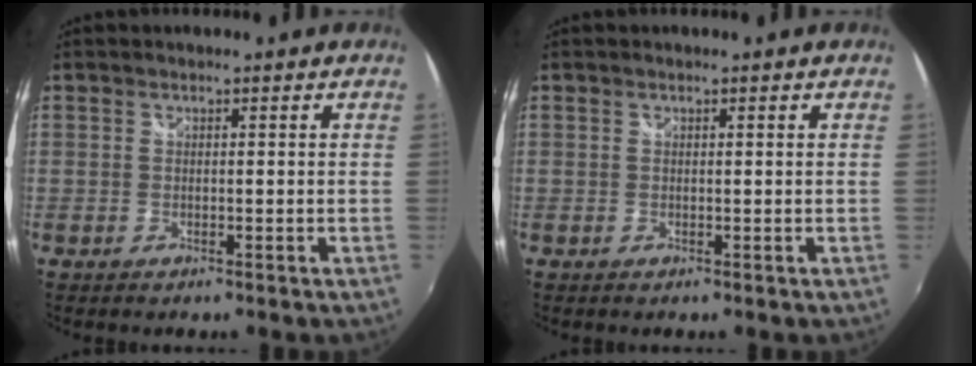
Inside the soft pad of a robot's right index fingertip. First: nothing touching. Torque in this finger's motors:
{"motor_torque": [0.02, 0.01, -0.02, 0.01]}